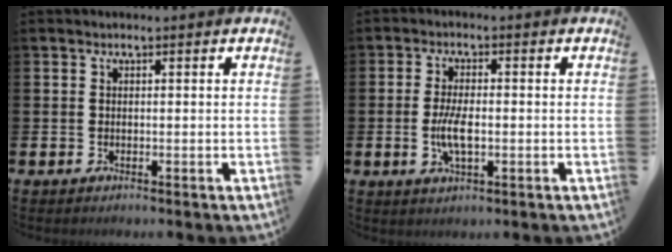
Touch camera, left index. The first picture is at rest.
{"total": 4.6, "force": [-0.7, 1.8, 4.2], "torque": [-0.070, -0.005, -0.017]}